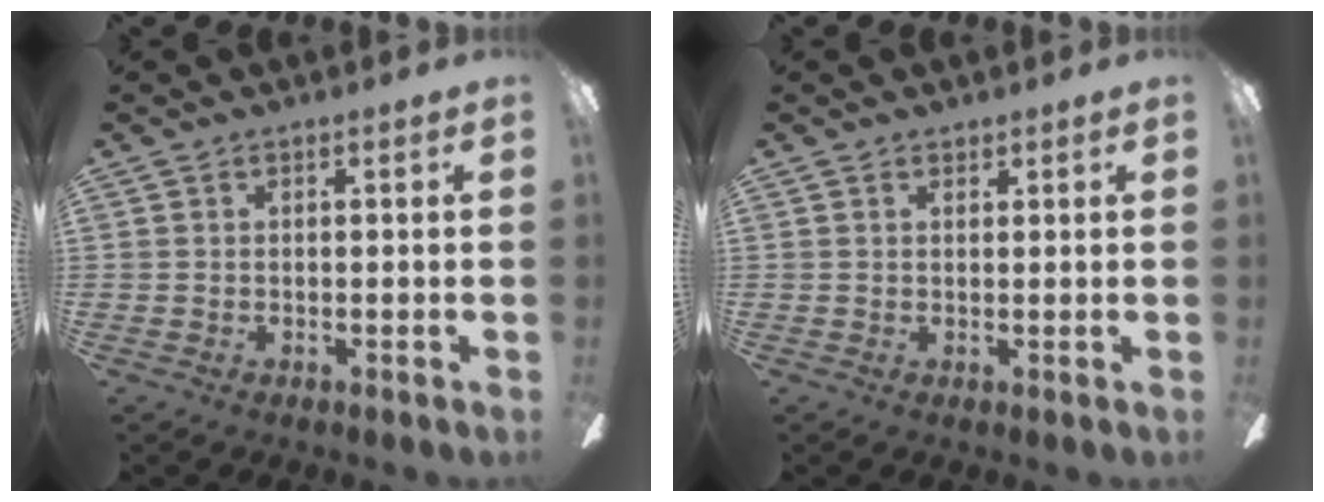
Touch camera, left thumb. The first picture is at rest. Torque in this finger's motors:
{"motor_torque": [-0.07, -0.31, -0.43, 0.33, -0.02]}